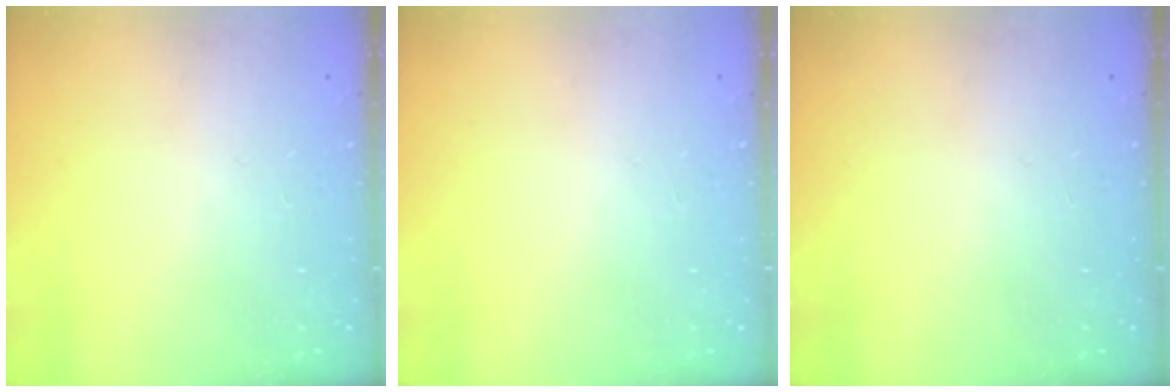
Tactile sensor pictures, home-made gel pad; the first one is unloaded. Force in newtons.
{"total": 0.0}
{"total": 0.0}